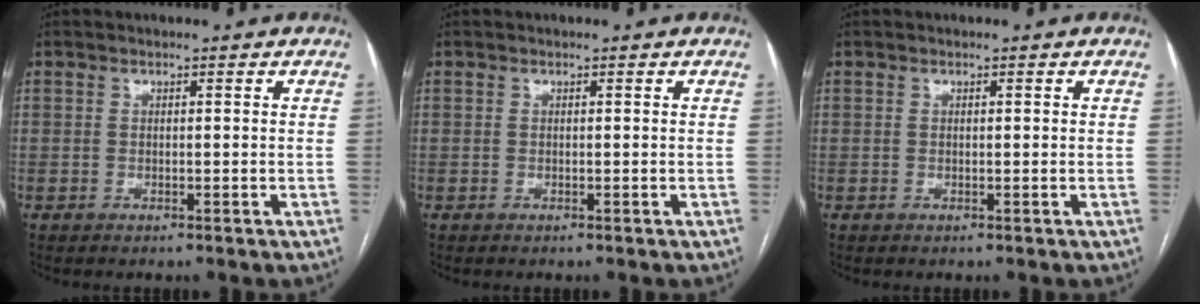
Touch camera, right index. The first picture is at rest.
{"total": 0.0}
{"total": 0.0}